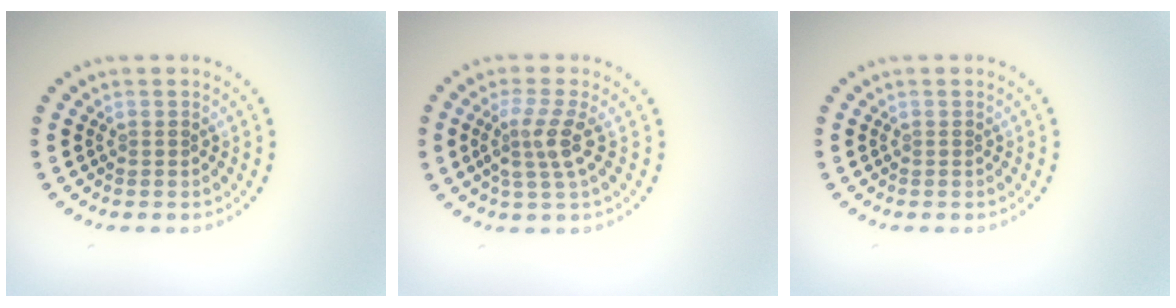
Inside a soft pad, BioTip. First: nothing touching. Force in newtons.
{"total": 2.9, "press": 2.3, "slide": 1.8}
{"total": 0.0}